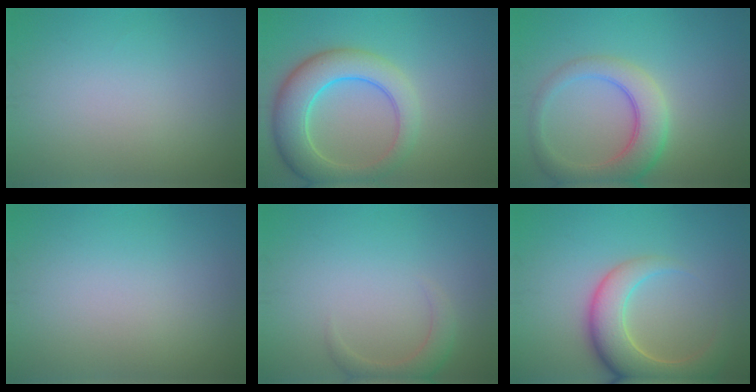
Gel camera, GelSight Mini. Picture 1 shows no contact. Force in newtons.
{"total": 7.1, "press": 7.0, "slide": 0.3}
{"total": 5.4, "press": 5.4, "slide": 0.4}
{"total": 0.0}
{"total": 2.1, "press": 2.1, "slide": 0.3}
{"total": 6.8, "press": 6.8, "slide": 0.5}